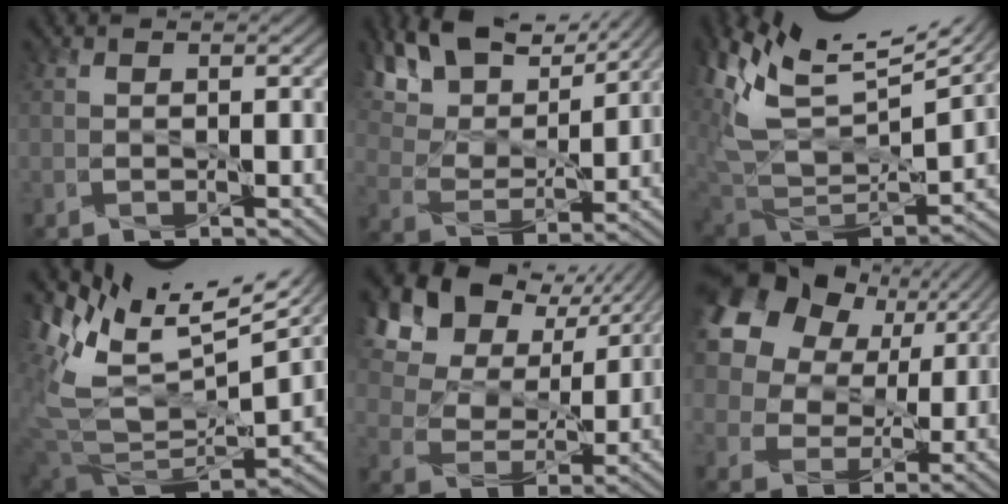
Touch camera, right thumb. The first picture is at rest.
{"total": 14.4, "force": [11.1, 6.1, 7.0], "torque": [-0.188, 0.029, 0.175]}
{"total": 14.3, "force": [9.2, 6.5, 8.8], "torque": [-0.230, 0.019, 0.173]}
{"total": 13.5, "force": [7.6, 7.2, 8.5], "torque": [-0.194, 0.005, 0.162]}
{"total": 17.8, "force": [10.3, 11.9, 8.4], "torque": [-0.230, 0.051, 0.211]}
{"total": 19.7, "force": [11.0, 13.9, 8.6], "torque": [-0.258, 0.073, 0.208]}